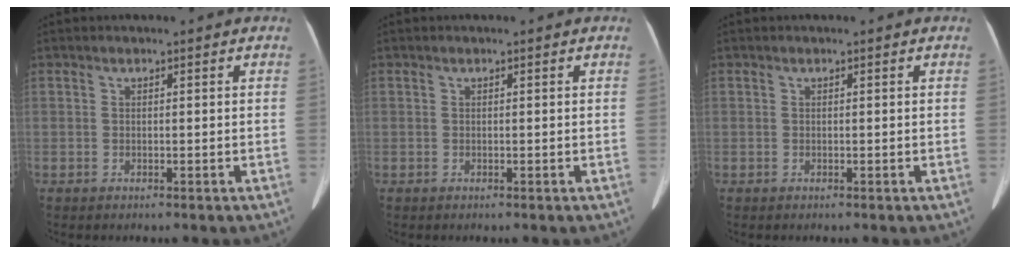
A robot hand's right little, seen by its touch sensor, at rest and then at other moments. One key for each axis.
{"total": 0.0}
{"total": 0.0}